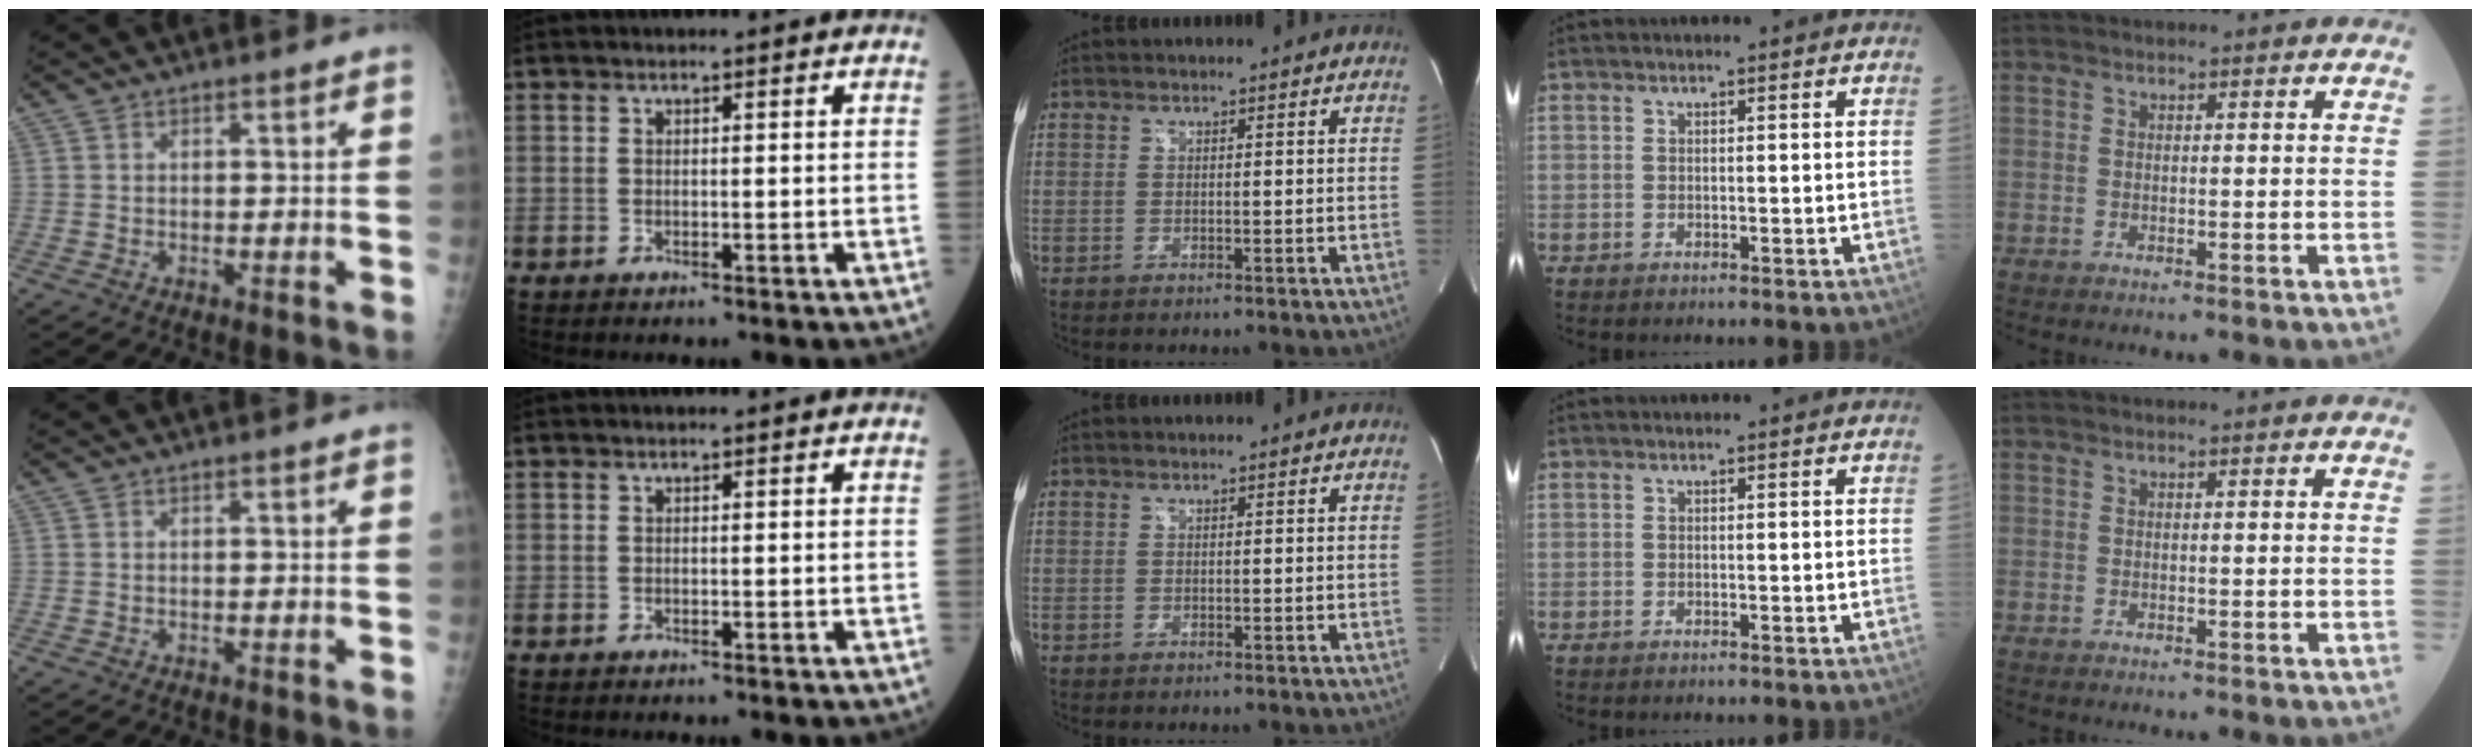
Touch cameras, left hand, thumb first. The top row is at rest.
{}